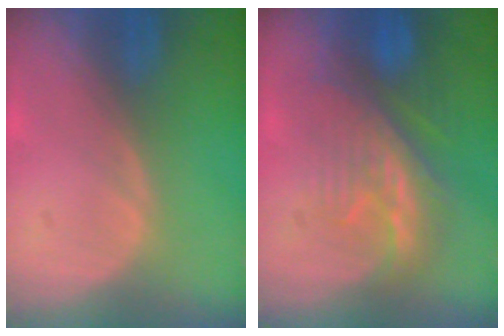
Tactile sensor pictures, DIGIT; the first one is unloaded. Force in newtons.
{"total": 8.4, "press": 8.2, "slide": 1.8}